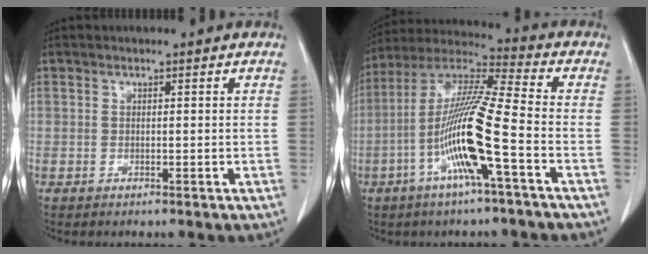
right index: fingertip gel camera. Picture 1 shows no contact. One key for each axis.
{"total": 14.8, "fx": -4.7, "fy": 0.0, "fz": 14.1, "tx": -0.284, "ty": 0.000, "tz": -0.098}